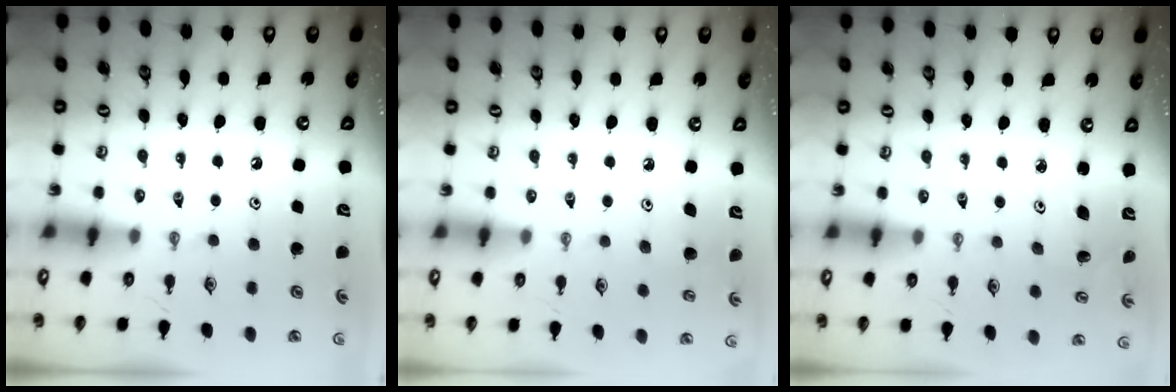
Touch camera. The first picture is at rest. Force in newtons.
{"total": 3.9, "press": 3.9, "slide": 0.4}
{"total": 1.9, "press": 1.9, "slide": 0.0}